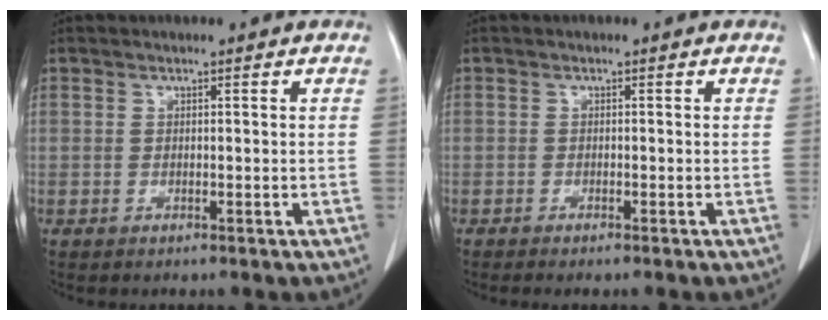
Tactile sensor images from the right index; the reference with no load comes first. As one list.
[{"total": 1.7, "force": [-1.4, 0.0, 0.9], "torque": [-0.012, -0.002, -0.019]}]